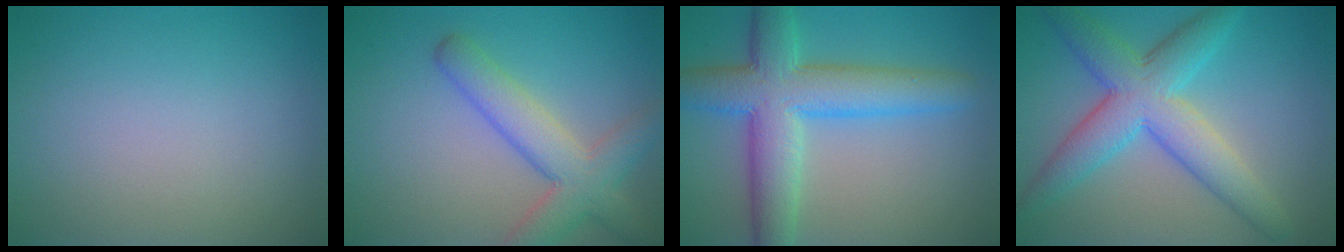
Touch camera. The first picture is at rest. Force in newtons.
{"total": 5.5, "press": 5.4, "slide": 0.3}
{"total": 8.2, "press": 8.2, "slide": 0.2}
{"total": 7.3, "press": 7.3, "slide": 0.2}